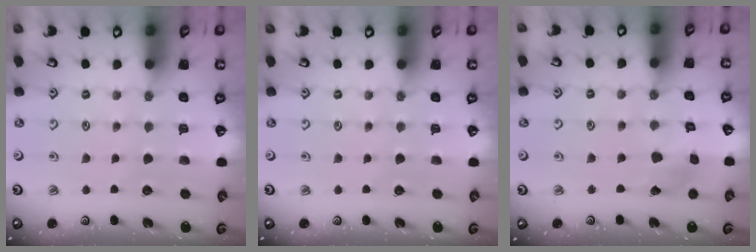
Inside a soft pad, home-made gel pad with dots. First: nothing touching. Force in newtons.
{"total": 0.0}
{"total": 3.1, "press": 3.1, "slide": 0.5}